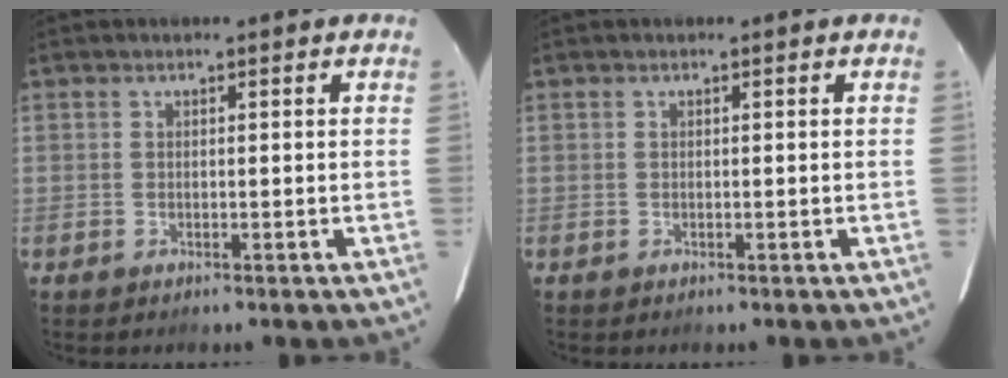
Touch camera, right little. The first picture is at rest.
{"total": 0.0}